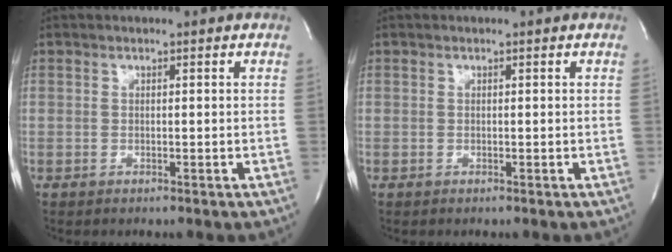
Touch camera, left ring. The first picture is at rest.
{"total": 0.0}